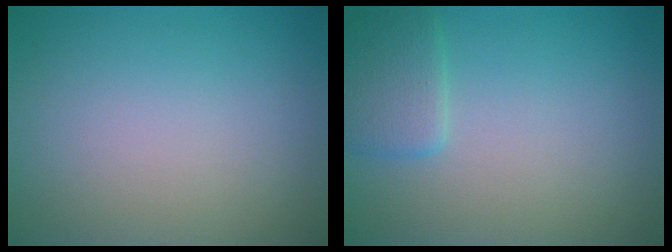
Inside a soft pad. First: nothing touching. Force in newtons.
{"total": 2.3, "press": 2.3, "slide": 0.2}